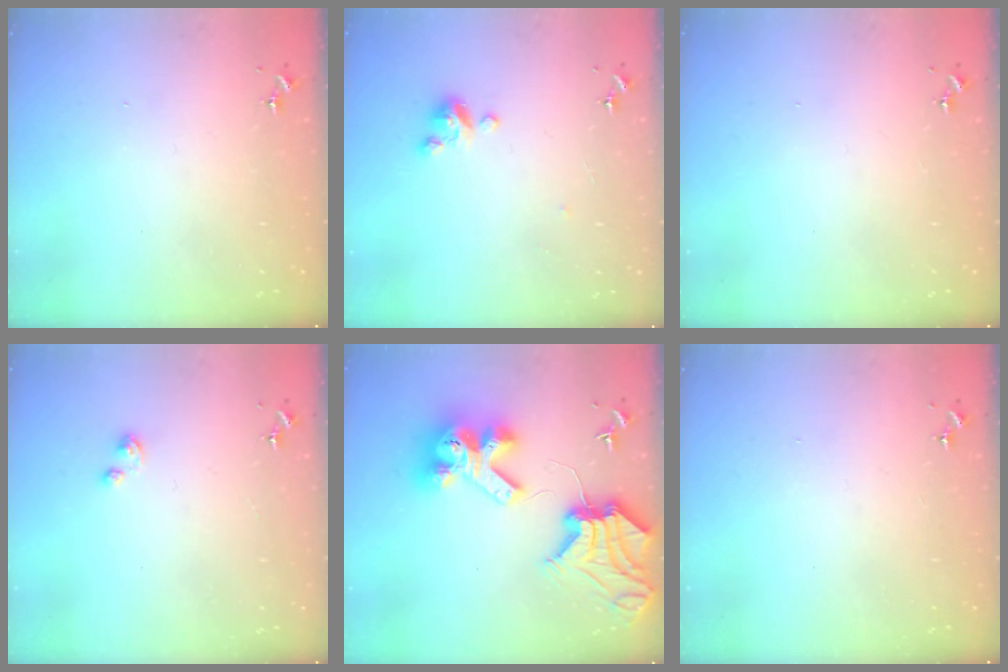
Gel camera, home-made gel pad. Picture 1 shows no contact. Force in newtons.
{"total": 5.3, "press": 5.3, "slide": 0.4}
{"total": 0.0}
{"total": 2.6, "press": 2.6, "slide": 0.2}
{"total": 17.7, "press": 17.6, "slide": 2.3}
{"total": 0.0}